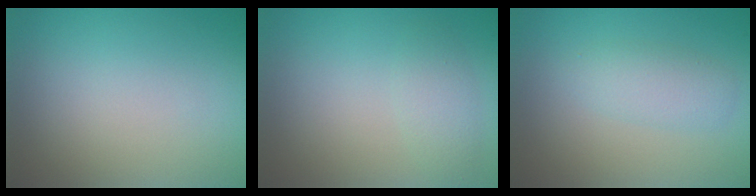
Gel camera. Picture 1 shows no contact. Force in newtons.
{"total": 1.8, "press": 1.8, "slide": 0.1}
{"total": 2.3, "press": 2.3, "slide": 0.1}